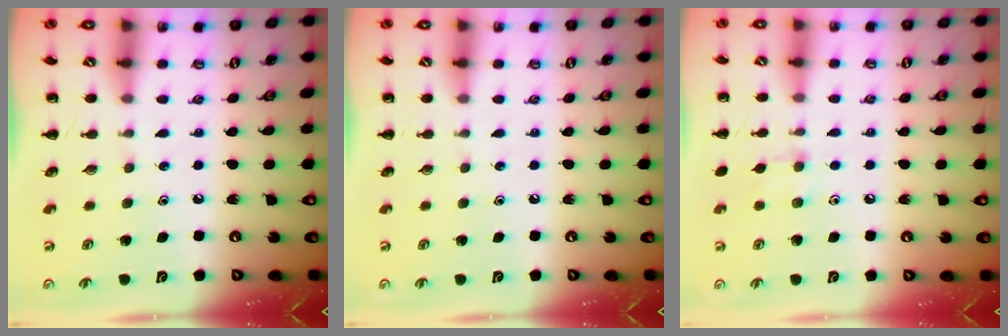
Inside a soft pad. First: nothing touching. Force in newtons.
{"total": 0.0}
{"total": 6.4, "press": 6.2, "slide": 1.9}